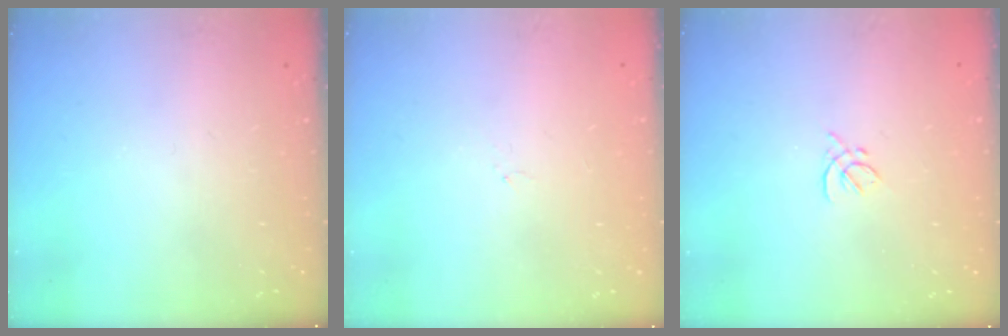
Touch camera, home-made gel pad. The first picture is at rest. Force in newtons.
{"total": 0.0}
{"total": 2.0, "press": 1.9, "slide": 0.7}